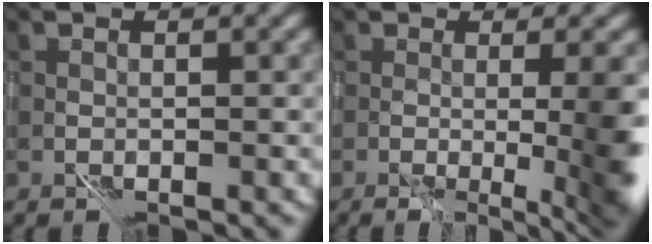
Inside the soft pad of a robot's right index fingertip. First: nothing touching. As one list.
[{"total": 8.3, "force": [-0.3, 2.4, 8.0], "torque": [-0.078, -0.011, 0.016]}]